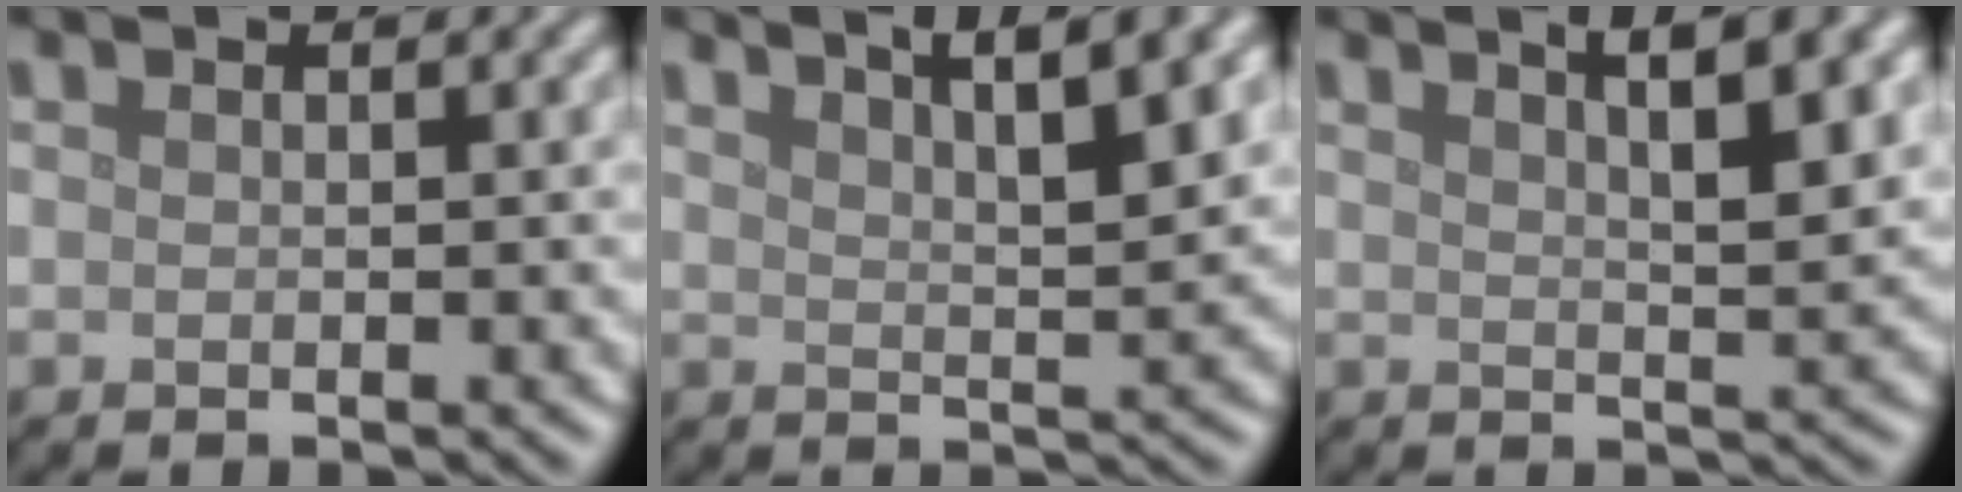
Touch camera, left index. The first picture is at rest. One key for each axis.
{"total": 6.1, "fx": 4.1, "fy": 1.4, "fz": 4.4, "tx": -0.045, "ty": 0.013, "tz": 0.054}
{"total": 5.7, "fx": 3.0, "fy": 1.4, "fz": 4.6, "tx": -0.043, "ty": 0.011, "tz": 0.037}